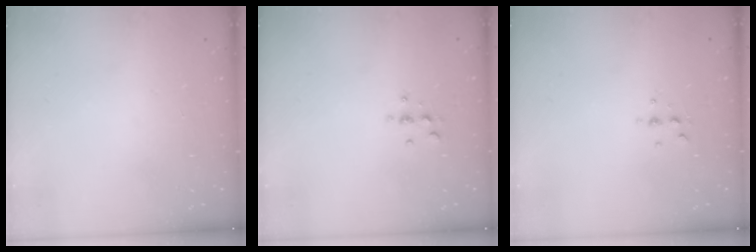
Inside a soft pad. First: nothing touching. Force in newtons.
{"total": 3.0, "press": 3.0, "slide": 0.4}
{"total": 4.4, "press": 4.3, "slide": 0.5}